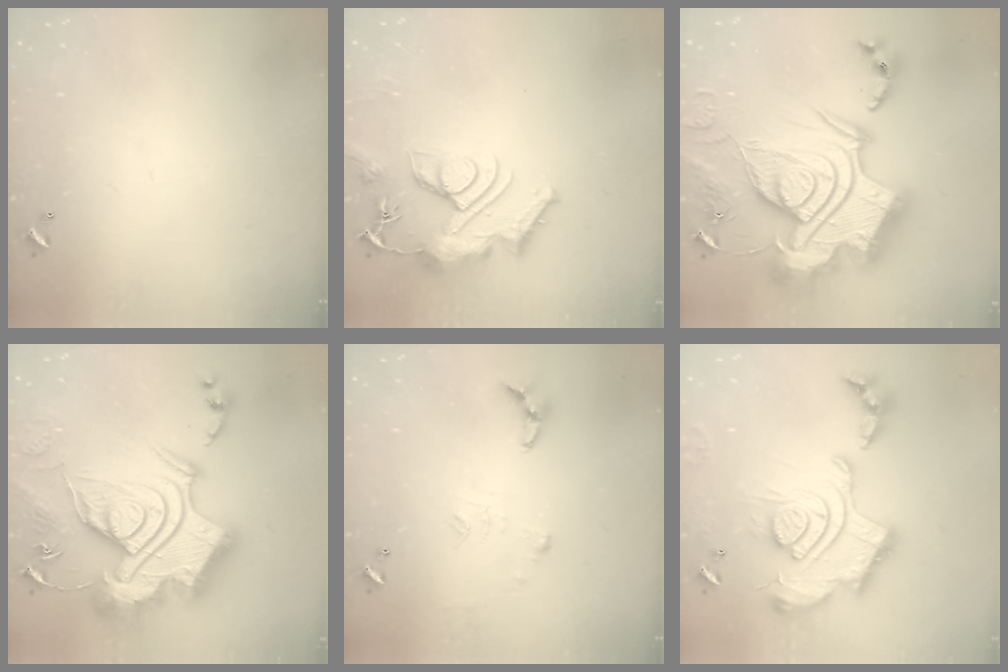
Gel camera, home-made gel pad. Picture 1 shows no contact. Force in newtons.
{"total": 11.9, "press": 11.8, "slide": 1.6}
{"total": 0.6, "press": 0.6, "slide": 0.0}
{"total": 1.1, "press": 1.1, "slide": 0.0}
{"total": 6.3, "press": 6.3, "slide": 0.6}
{"total": 2.5, "press": 1.9, "slide": 1.7}